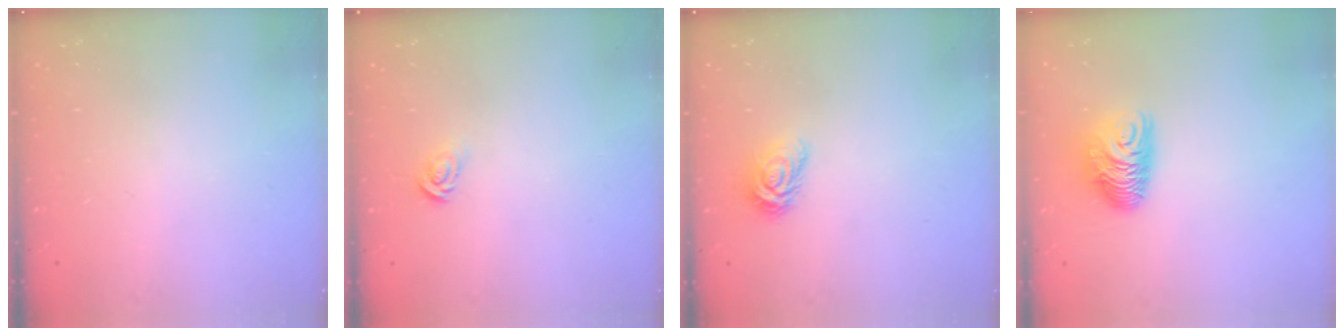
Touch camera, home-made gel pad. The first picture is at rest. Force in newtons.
{"total": 2.8, "press": 2.8, "slide": 0.2}
{"total": 5.7, "press": 5.7, "slide": 0.2}
{"total": 9.6, "press": 9.6, "slide": 0.3}